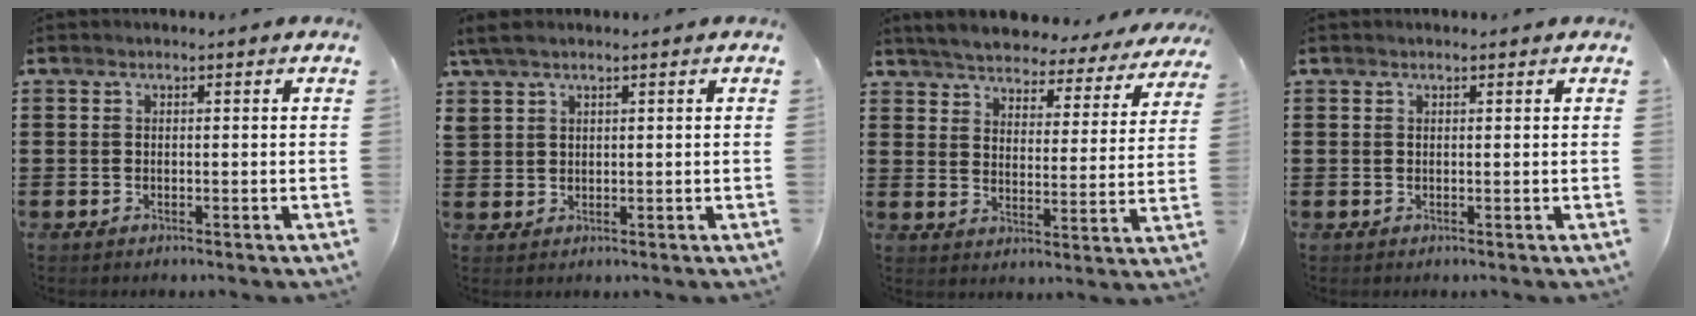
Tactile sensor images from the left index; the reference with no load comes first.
{"total": 2.6, "force": [1.9, 1.2, 1.4], "torque": [-0.032, 0.006, 0.035]}
{"total": 4.6, "force": [4.6, 0.2, 0.4], "torque": [-0.037, -0.037, 0.076]}
{"total": 0.6, "force": [0.4, 0.1, 0.4], "torque": [-0.007, 0.002, 0.008]}